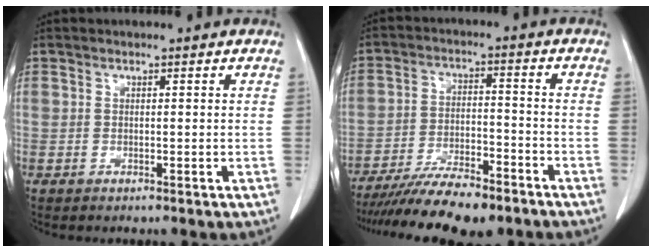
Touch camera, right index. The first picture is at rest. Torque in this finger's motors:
{"motor_torque": [1.10, -1.04, 0.85, 0.21]}